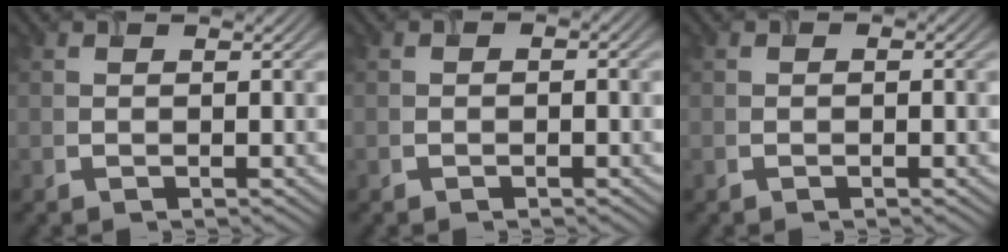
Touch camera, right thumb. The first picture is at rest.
{"total": 1.0, "force": [-0.4, 0.7, 0.6], "torque": [-0.013, 0.001, -0.010]}
{"total": 0.6, "force": [-0.3, 0.5, 0.3], "torque": [-0.008, -0.002, -0.007]}